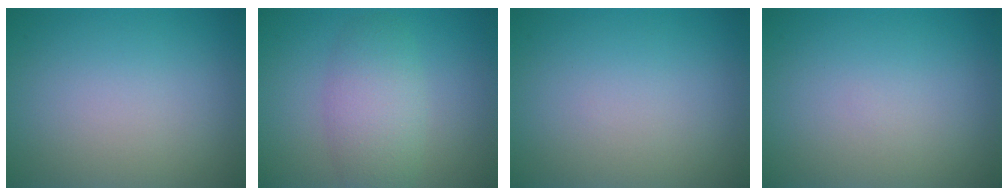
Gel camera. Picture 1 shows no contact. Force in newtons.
{"total": 4.2, "press": 4.2, "slide": 0.2}
{"total": 0.0}
{"total": 0.0}